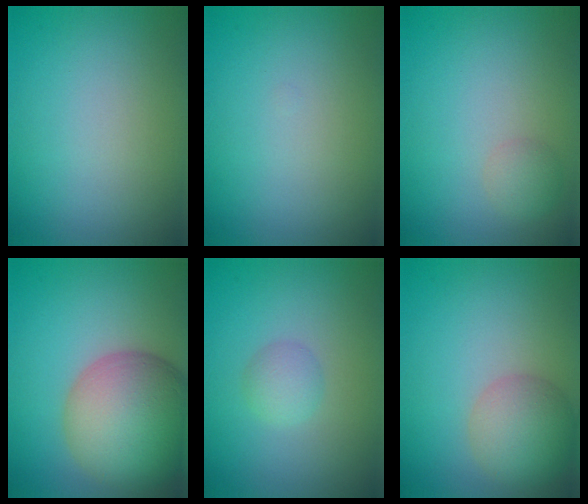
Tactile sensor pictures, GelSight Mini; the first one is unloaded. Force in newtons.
{"total": 0.0}
{"total": 1.5, "press": 1.5, "slide": 0.0}
{"total": 11.2, "press": 11.2, "slide": 0.6}
{"total": 1.7, "press": 1.7, "slide": 0.0}
{"total": 4.8, "press": 4.8, "slide": 0.2}